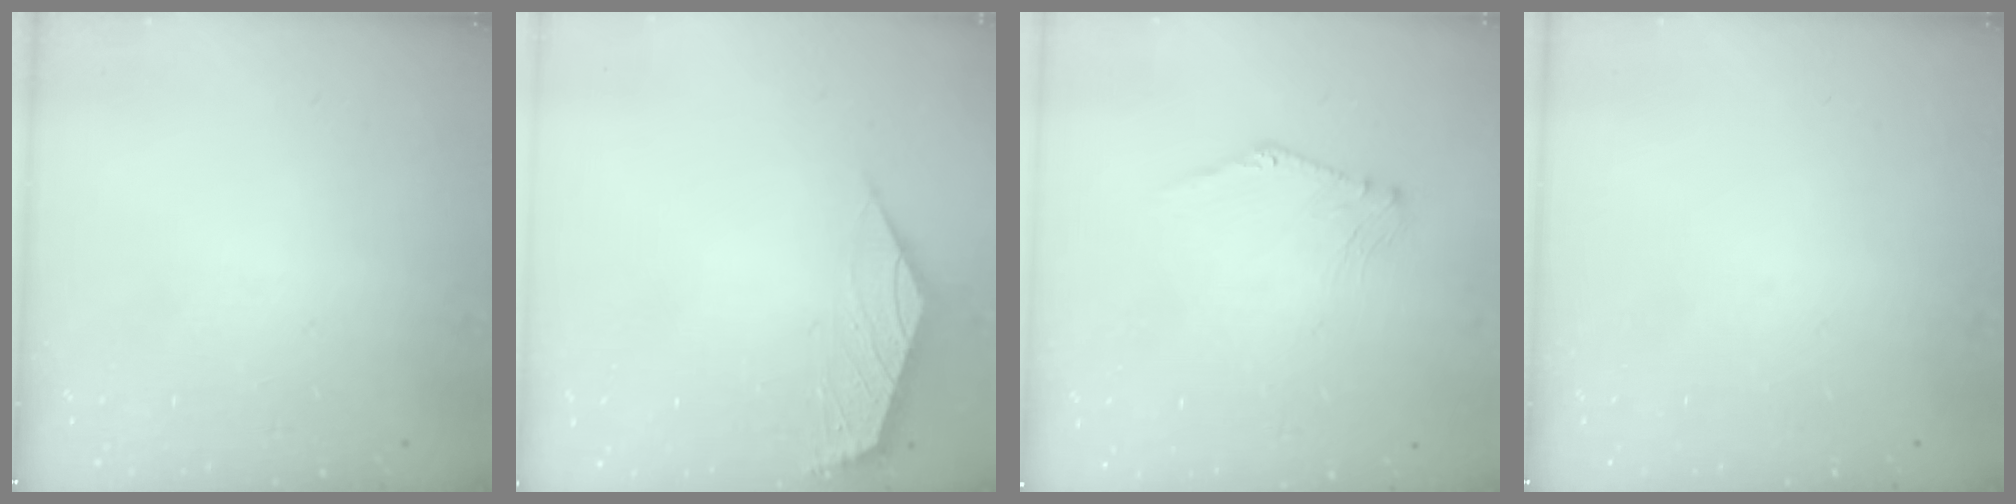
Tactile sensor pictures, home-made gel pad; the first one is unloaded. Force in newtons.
{"total": 2.3, "press": 2.2, "slide": 0.6}
{"total": 1.2, "press": 1.1, "slide": 0.4}
{"total": 0.0}